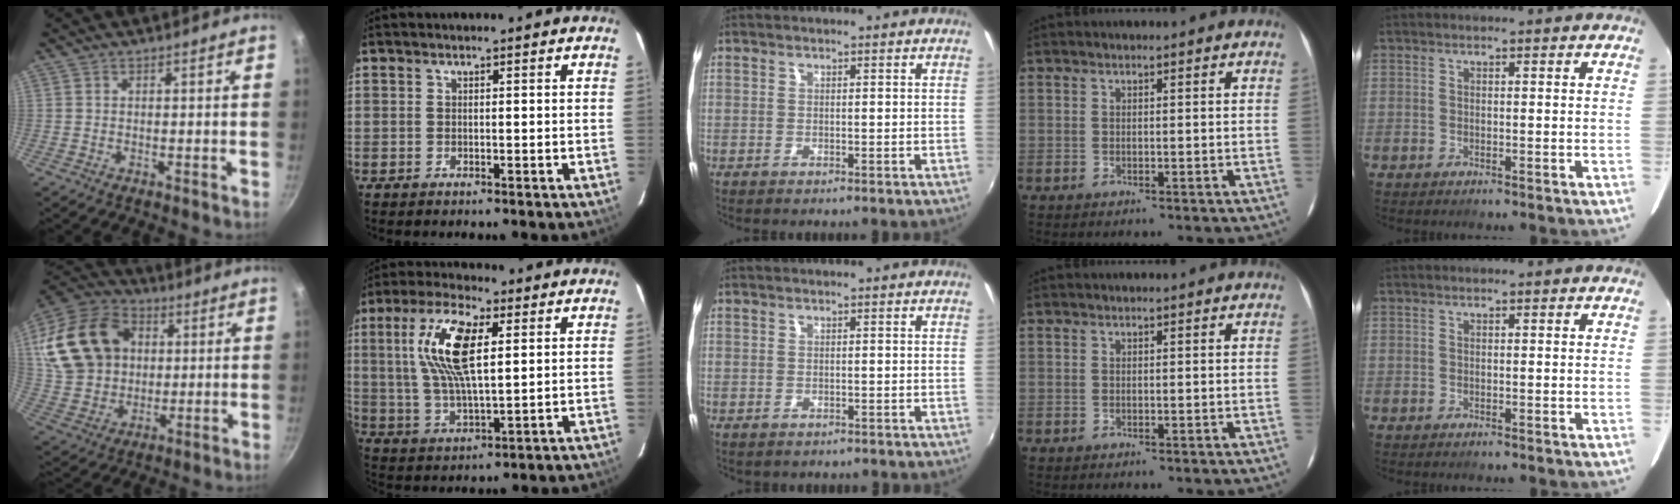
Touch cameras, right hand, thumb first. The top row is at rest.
{"thumb": {"total": 22.0, "force": [4.7, 16.9, 13.2], "torque": [-0.232, 0.015, 0.091]}, "index": {"total": 13.8, "force": [3.9, 4.7, 12.4], "torque": [-0.245, 0.012, 0.077]}, "middle": {"total": 0.6, "force": [-0.4, 0.4, 0.2], "torque": [-0.006, -0.001, -0.004]}}